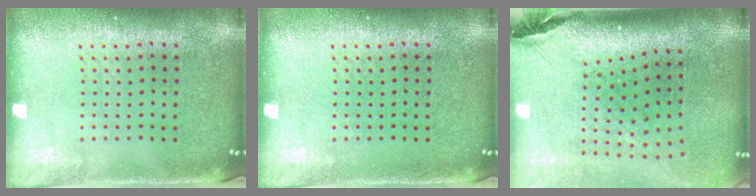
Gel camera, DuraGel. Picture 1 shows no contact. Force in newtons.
{"total": 0.0}
{"total": 2.5, "press": 1.7, "slide": 1.8}